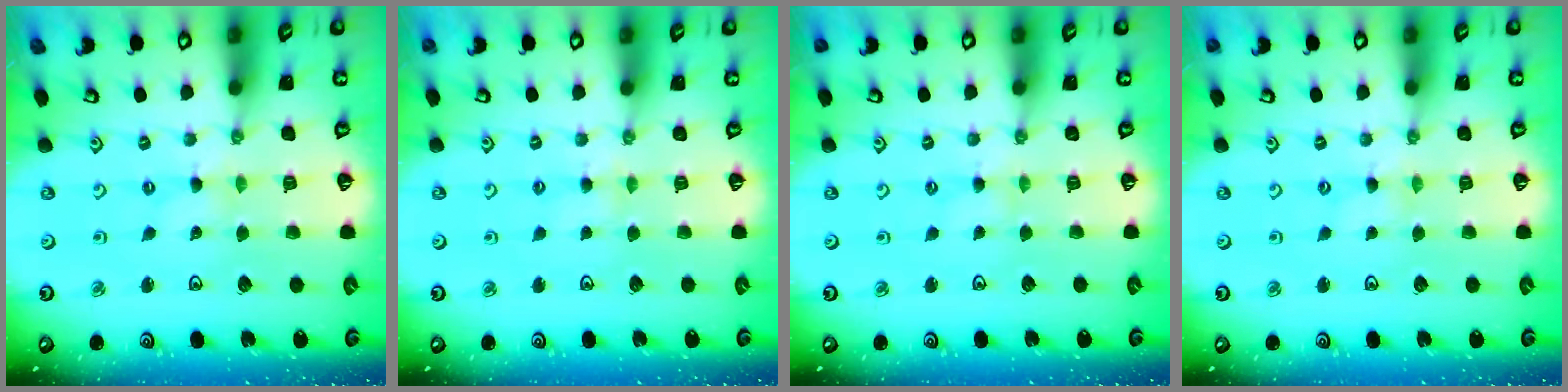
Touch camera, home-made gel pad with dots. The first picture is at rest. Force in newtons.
{"total": 2.9, "press": 2.9, "slide": 0.4}
{"total": 1.1, "press": 1.1, "slide": 0.3}
{"total": 0.6, "press": 0.6, "slide": 0.2}